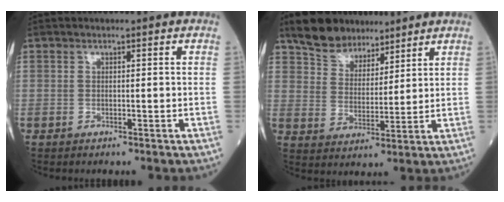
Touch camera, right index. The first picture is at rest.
{"total": 8.2, "force": [6.8, 4.2, 2.1], "torque": [-0.043, 0.019, 0.128]}